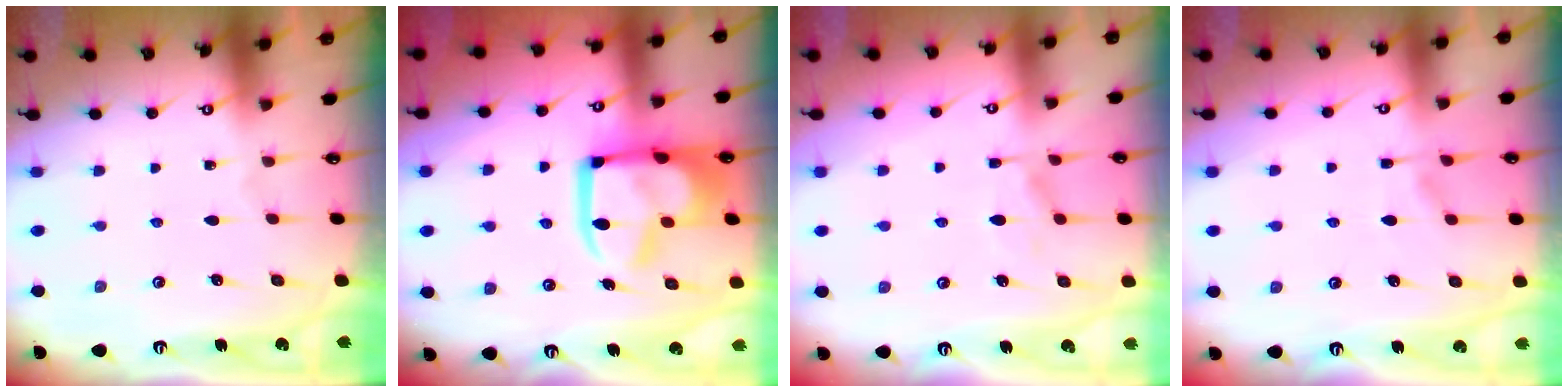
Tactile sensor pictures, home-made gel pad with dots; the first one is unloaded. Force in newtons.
{"total": 17.5, "press": 17.3, "slide": 2.1}
{"total": 1.4, "press": 0.3, "slide": 1.4}
{"total": 1.2, "press": 0.3, "slide": 1.1}